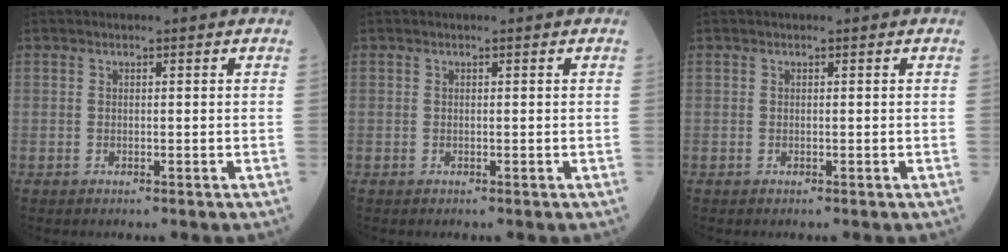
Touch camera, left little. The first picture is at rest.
{"total": 0.0}
{"total": 0.0}